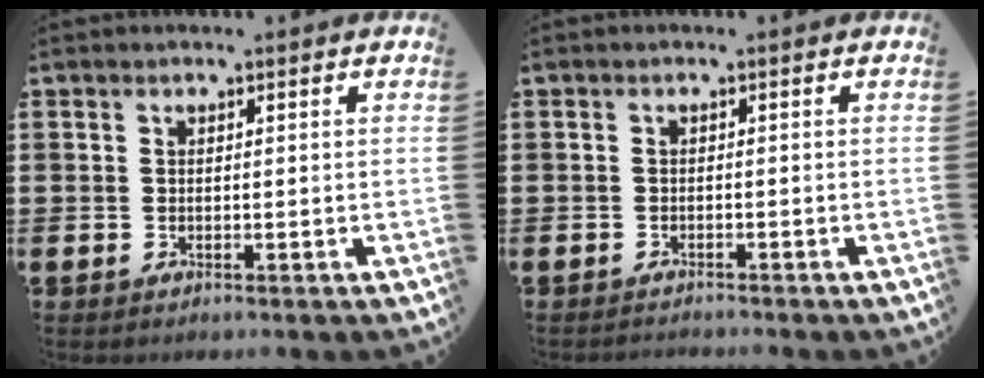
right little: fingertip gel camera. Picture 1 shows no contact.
{"total": 0.7, "force": [-0.7, 0.0, 0.0], "torque": [-0.002, -0.001, -0.014]}